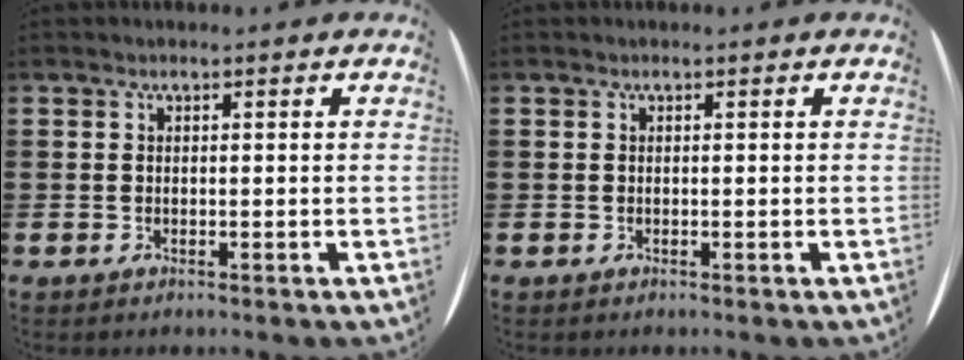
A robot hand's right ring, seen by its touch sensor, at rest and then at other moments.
{"total": 0.0}